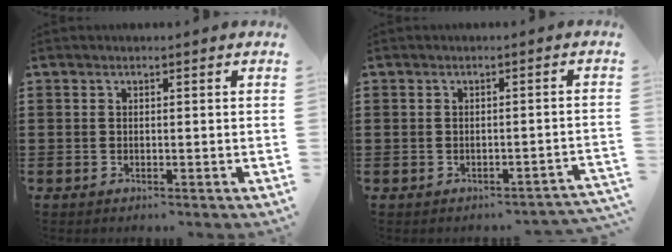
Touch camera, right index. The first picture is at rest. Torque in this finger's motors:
{"motor_torque": [-0.61, 0.21, -1.05, -0.21]}